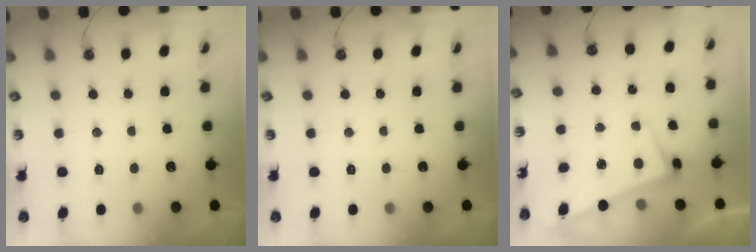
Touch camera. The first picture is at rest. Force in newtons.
{"total": 0.0}
{"total": 2.6, "press": 2.5, "slide": 0.7}